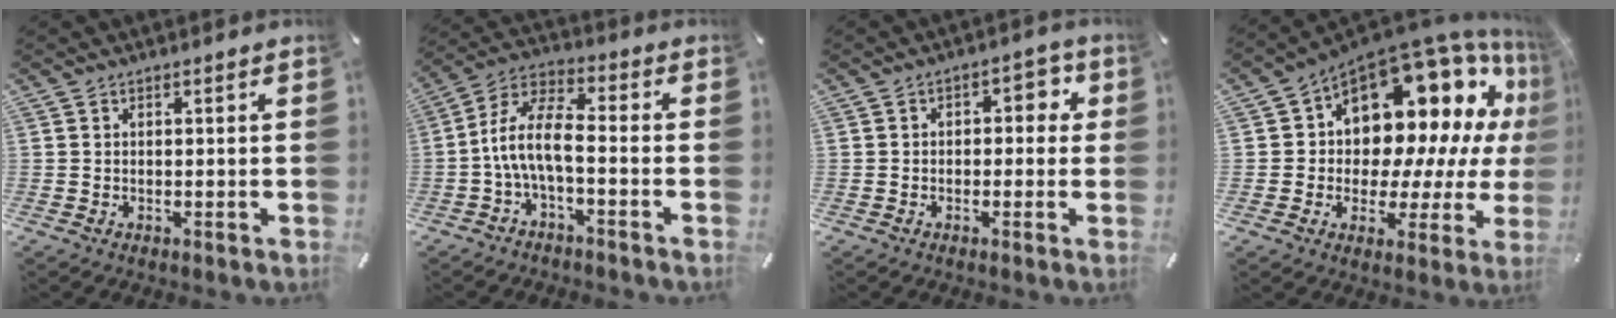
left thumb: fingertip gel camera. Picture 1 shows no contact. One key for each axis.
{"total": 10.0, "fx": -2.6, "fy": 4.3, "fz": 8.6, "tx": -0.179, "ty": 0.001, "tz": -0.048}
{"total": 4.2, "fx": -0.4, "fy": 2.9, "fz": 3.0, "tx": -0.035, "ty": 0.009, "tz": -0.019}
{"total": 17.8, "fx": 8.8, "fy": 11.5, "fz": 10.3, "tx": -0.127, "ty": -0.093, "tz": 0.156}